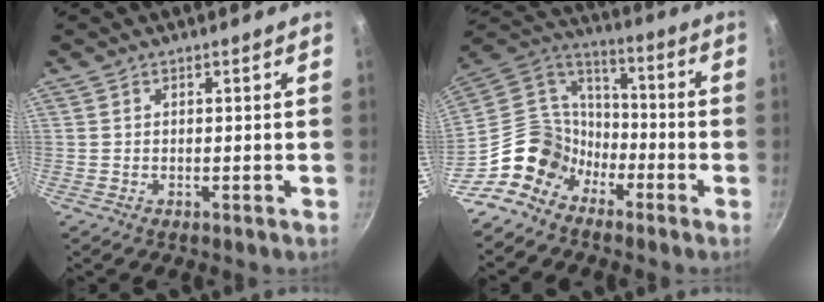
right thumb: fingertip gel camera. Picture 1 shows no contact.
{"total": 12.8, "force": [-7.8, 9.4, 3.6], "torque": [-0.021, 0.080, -0.170]}